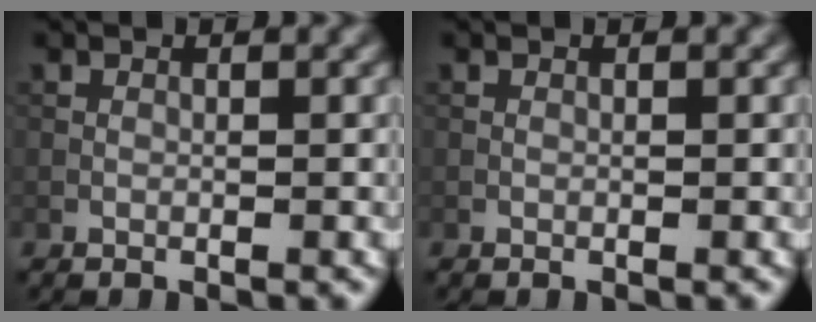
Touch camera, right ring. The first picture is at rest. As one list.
[{"total": 0.0}]